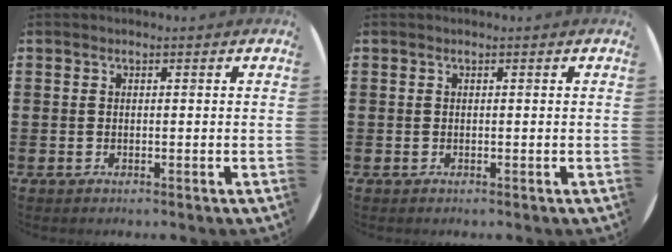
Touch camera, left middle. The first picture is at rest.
{"total": 0.0}